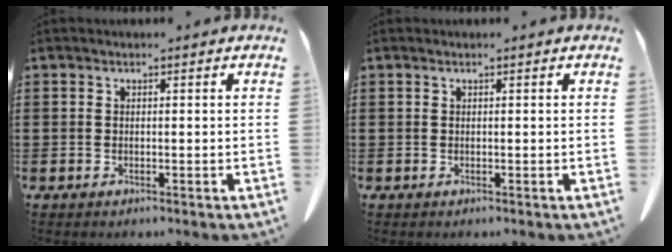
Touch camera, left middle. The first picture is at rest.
{"total": 0.0}